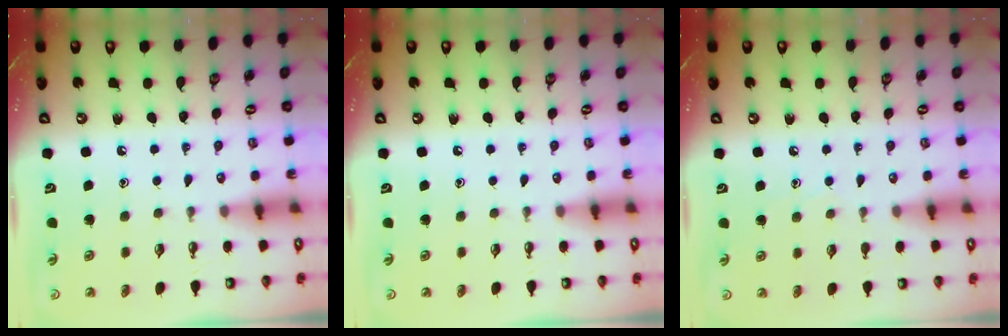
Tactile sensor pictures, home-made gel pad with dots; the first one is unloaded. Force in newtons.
{"total": 0.0}
{"total": 4.9, "press": 4.9, "slide": 0.6}